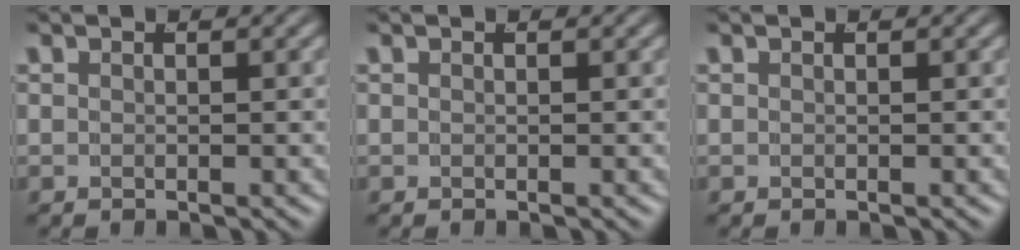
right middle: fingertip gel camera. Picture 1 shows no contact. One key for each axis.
{"total": 0.0}
{"total": 0.0}